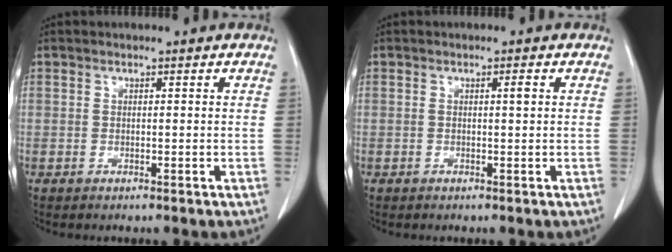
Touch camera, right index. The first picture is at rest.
{"total": 0.8, "force": [0.1, -0.1, 0.8], "torque": [-0.012, 0.001, 0.000]}